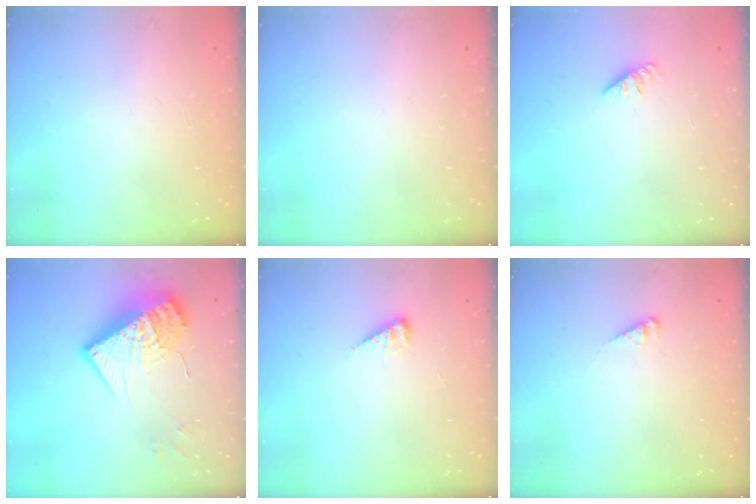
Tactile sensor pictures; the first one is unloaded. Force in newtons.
{"total": 0.0}
{"total": 1.2, "press": 1.1, "slide": 0.3}
{"total": 21.2, "press": 21.1, "slide": 1.8}
{"total": 5.7, "press": 5.7, "slide": 0.7}
{"total": 3.0, "press": 3.0, "slide": 0.2}